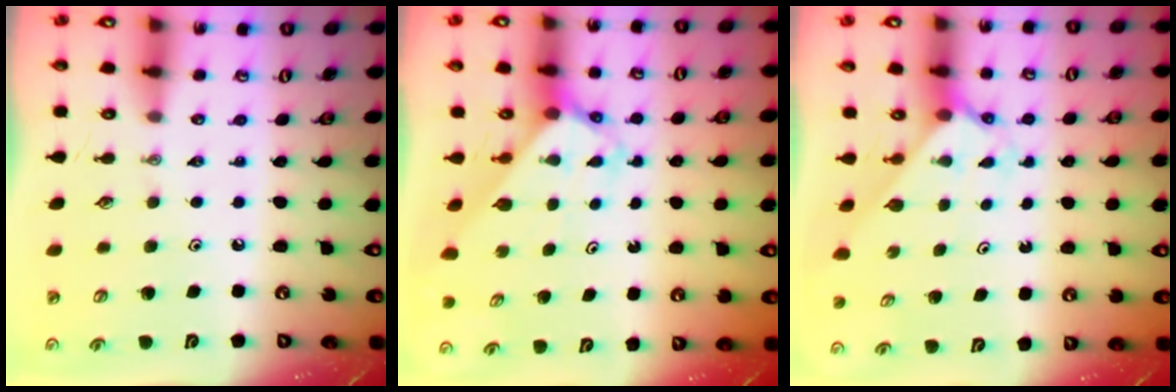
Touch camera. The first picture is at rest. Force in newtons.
{"total": 2.9, "press": 2.9, "slide": 0.1}
{"total": 2.3, "press": 2.3, "slide": 0.2}